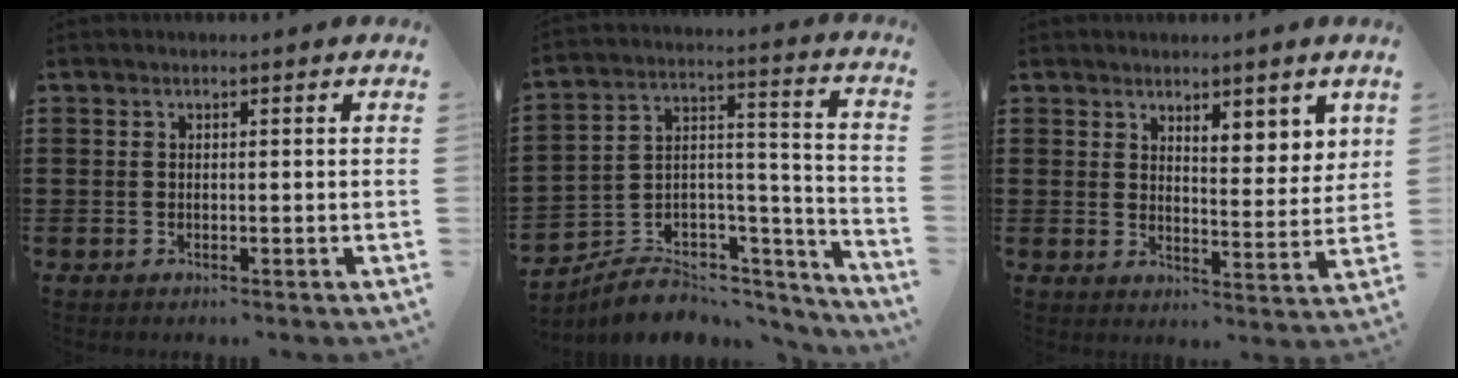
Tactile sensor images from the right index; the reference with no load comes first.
{"total": 5.6, "force": [-4.5, 3.2, 1.0], "torque": [-0.015, 0.006, -0.080]}
{"total": 3.8, "force": [3.3, 1.5, 1.0], "torque": [-0.024, -0.006, 0.058]}